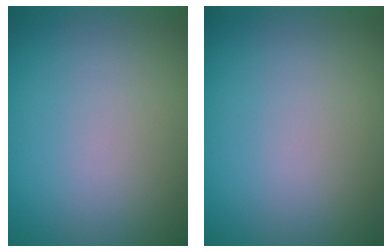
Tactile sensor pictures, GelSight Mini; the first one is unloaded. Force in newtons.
{"total": 0.0}